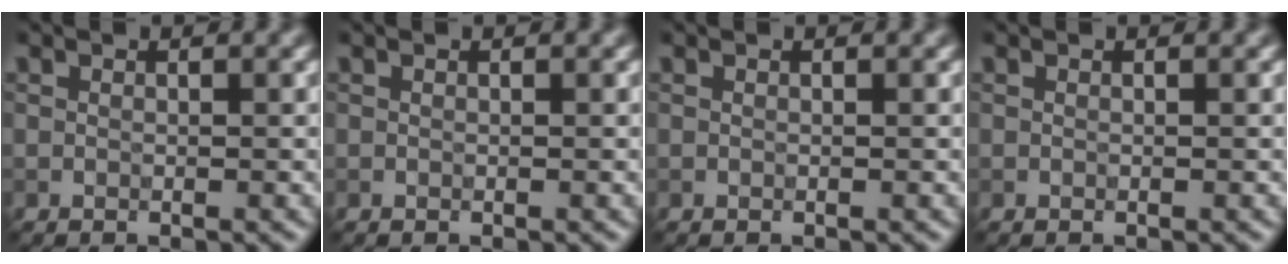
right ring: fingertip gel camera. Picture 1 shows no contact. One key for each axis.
{"total": 0.0}
{"total": 0.0}
{"total": 0.0}